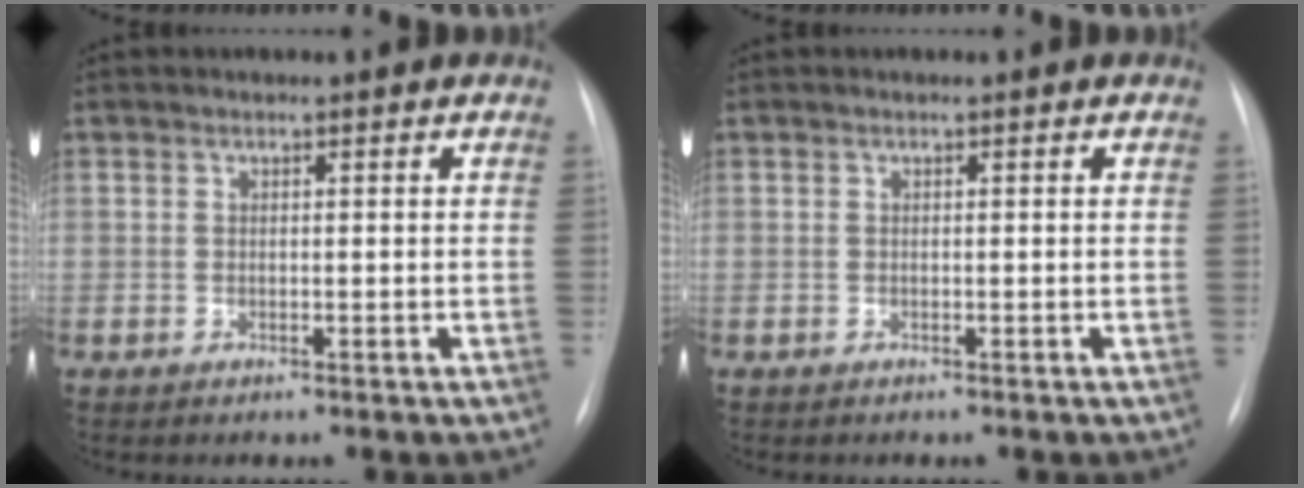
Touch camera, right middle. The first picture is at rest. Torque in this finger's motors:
{"motor_torque": [-0.28, -0.03, 0.02, 0.00]}